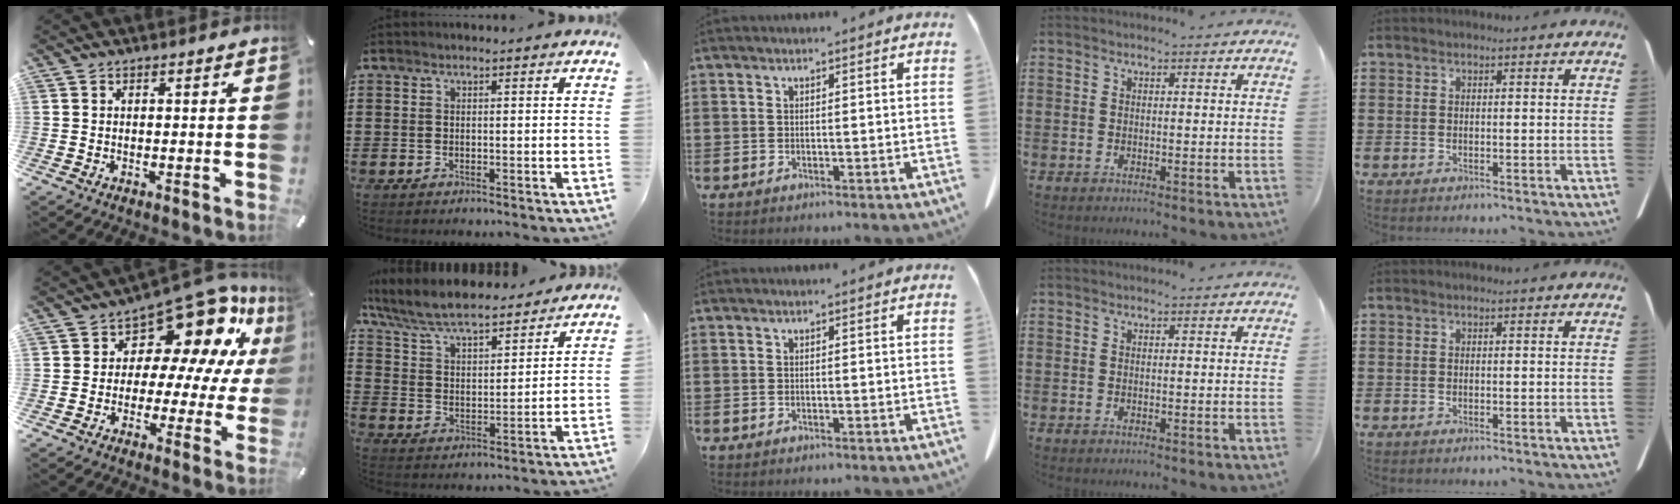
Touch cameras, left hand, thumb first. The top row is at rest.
{"thumb": {"total": 14.3, "force": [9.5, 7.4, 7.7], "torque": [-0.125, -0.085, 0.163]}, "index": {"total": 7.6, "force": [7.0, 1.1, 2.8], "torque": [-0.083, -0.037, 0.122]}}